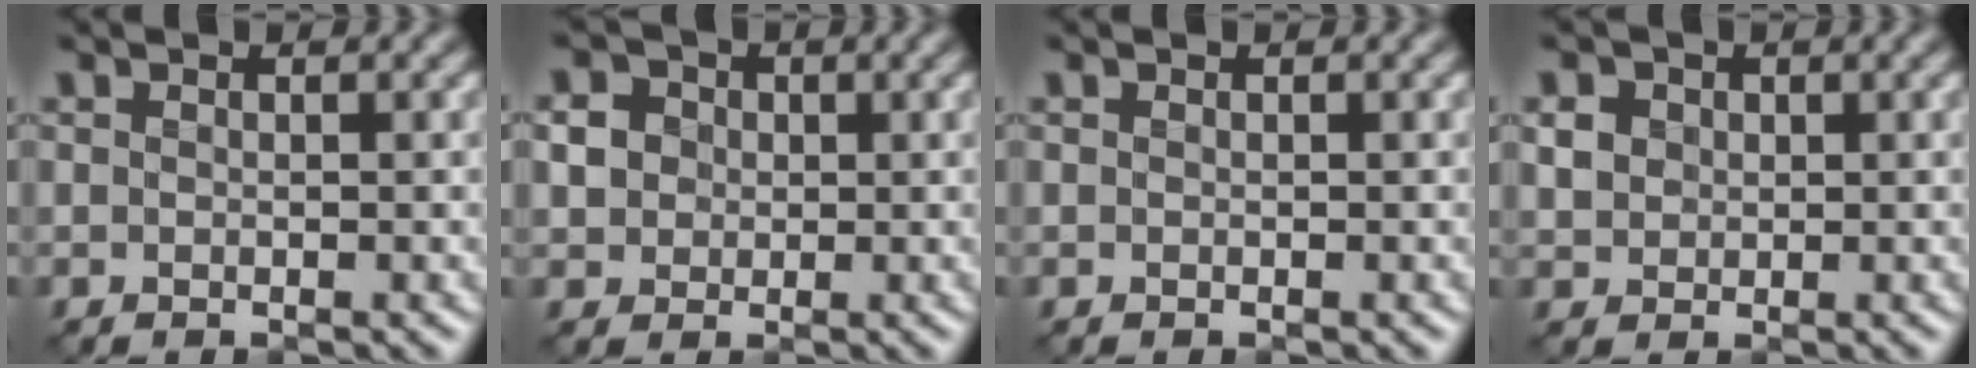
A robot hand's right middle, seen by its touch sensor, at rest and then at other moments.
{"total": 3.5, "force": [0.7, 3.1, 1.3], "torque": [-0.025, 0.011, 0.010]}
{"total": 0.0}
{"total": 1.8, "force": [0.5, 1.6, 0.6], "torque": [-0.013, -0.003, 0.010]}